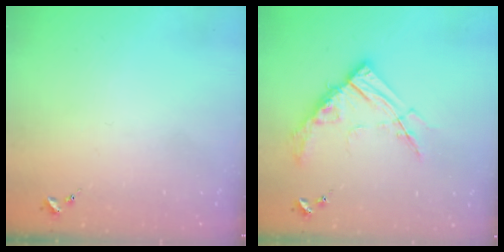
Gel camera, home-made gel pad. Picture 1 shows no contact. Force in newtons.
{"total": 14.1, "press": 14.0, "slide": 1.5}